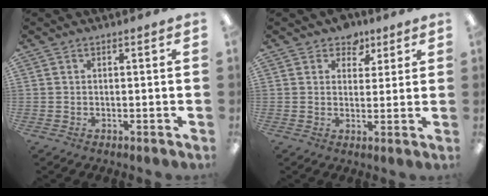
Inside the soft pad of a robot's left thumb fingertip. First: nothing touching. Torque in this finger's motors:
{"motor_torque": [0.36, 0.33, 0.41, -0.39, 0.02]}